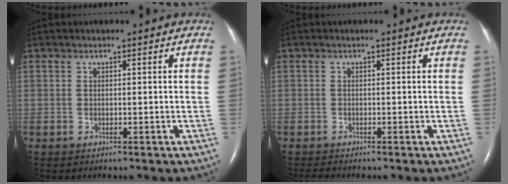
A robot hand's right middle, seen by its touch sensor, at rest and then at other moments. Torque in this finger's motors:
{"motor_torque": [-0.11, 0.11, -0.03, -0.01]}